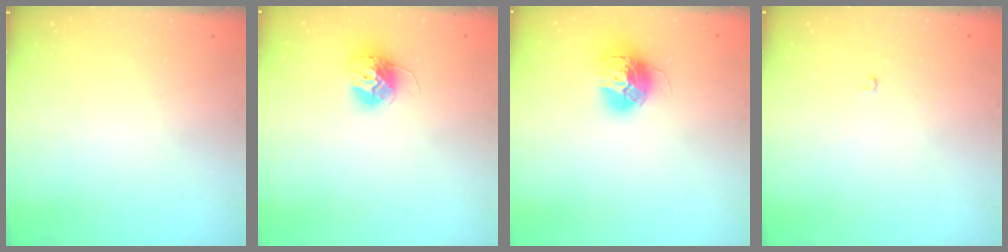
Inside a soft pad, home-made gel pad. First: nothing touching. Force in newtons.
{"total": 11.8, "press": 11.8, "slide": 0.9}
{"total": 15.2, "press": 15.2, "slide": 1.4}
{"total": 2.0, "press": 2.0, "slide": 0.4}